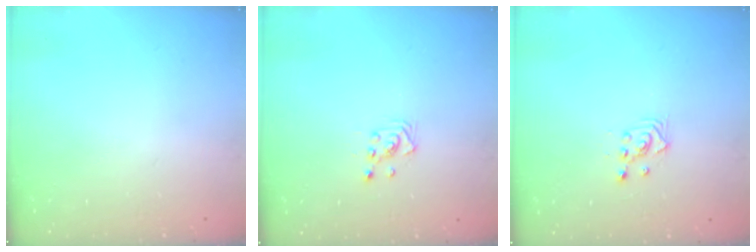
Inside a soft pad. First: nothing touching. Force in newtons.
{"total": 2.9, "press": 2.8, "slide": 0.3}
{"total": 2.3, "press": 2.3, "slide": 0.3}